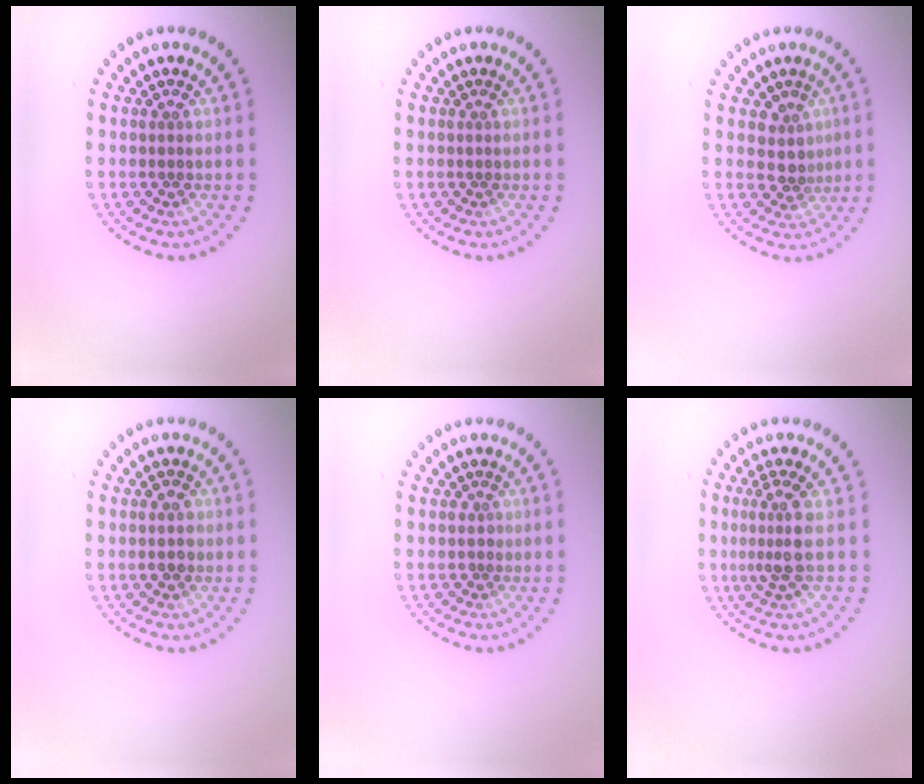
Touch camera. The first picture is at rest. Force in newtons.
{"total": 0.0}
{"total": 2.3, "press": 1.8, "slide": 1.5}
{"total": 1.4, "press": 1.4, "slide": 0.2}
{"total": 0.7, "press": 0.3, "slide": 0.6}
{"total": 2.7, "press": 2.0, "slide": 1.8}